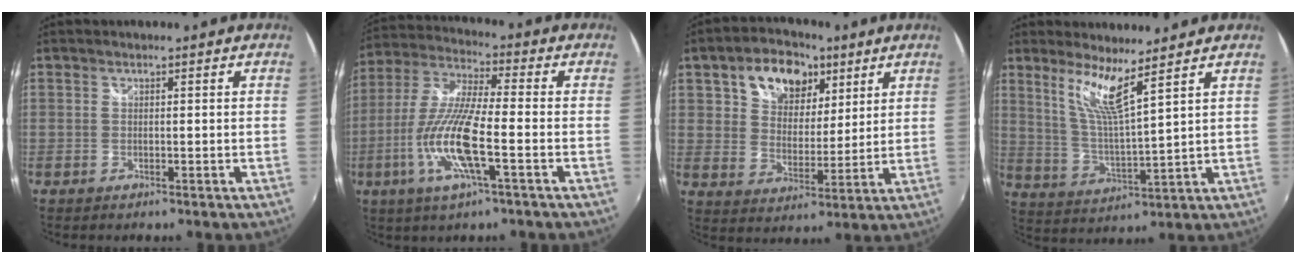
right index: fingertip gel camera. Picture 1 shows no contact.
{"total": 14.3, "force": [-4.6, 2.1, 13.4], "torque": [-0.280, -0.010, -0.091]}
{"total": 14.1, "force": [7.3, 9.4, 7.6], "torque": [-0.149, 0.035, 0.126]}
{"total": 8.3, "force": [5.8, -0.5, 5.9], "torque": [-0.106, -0.008, 0.115]}